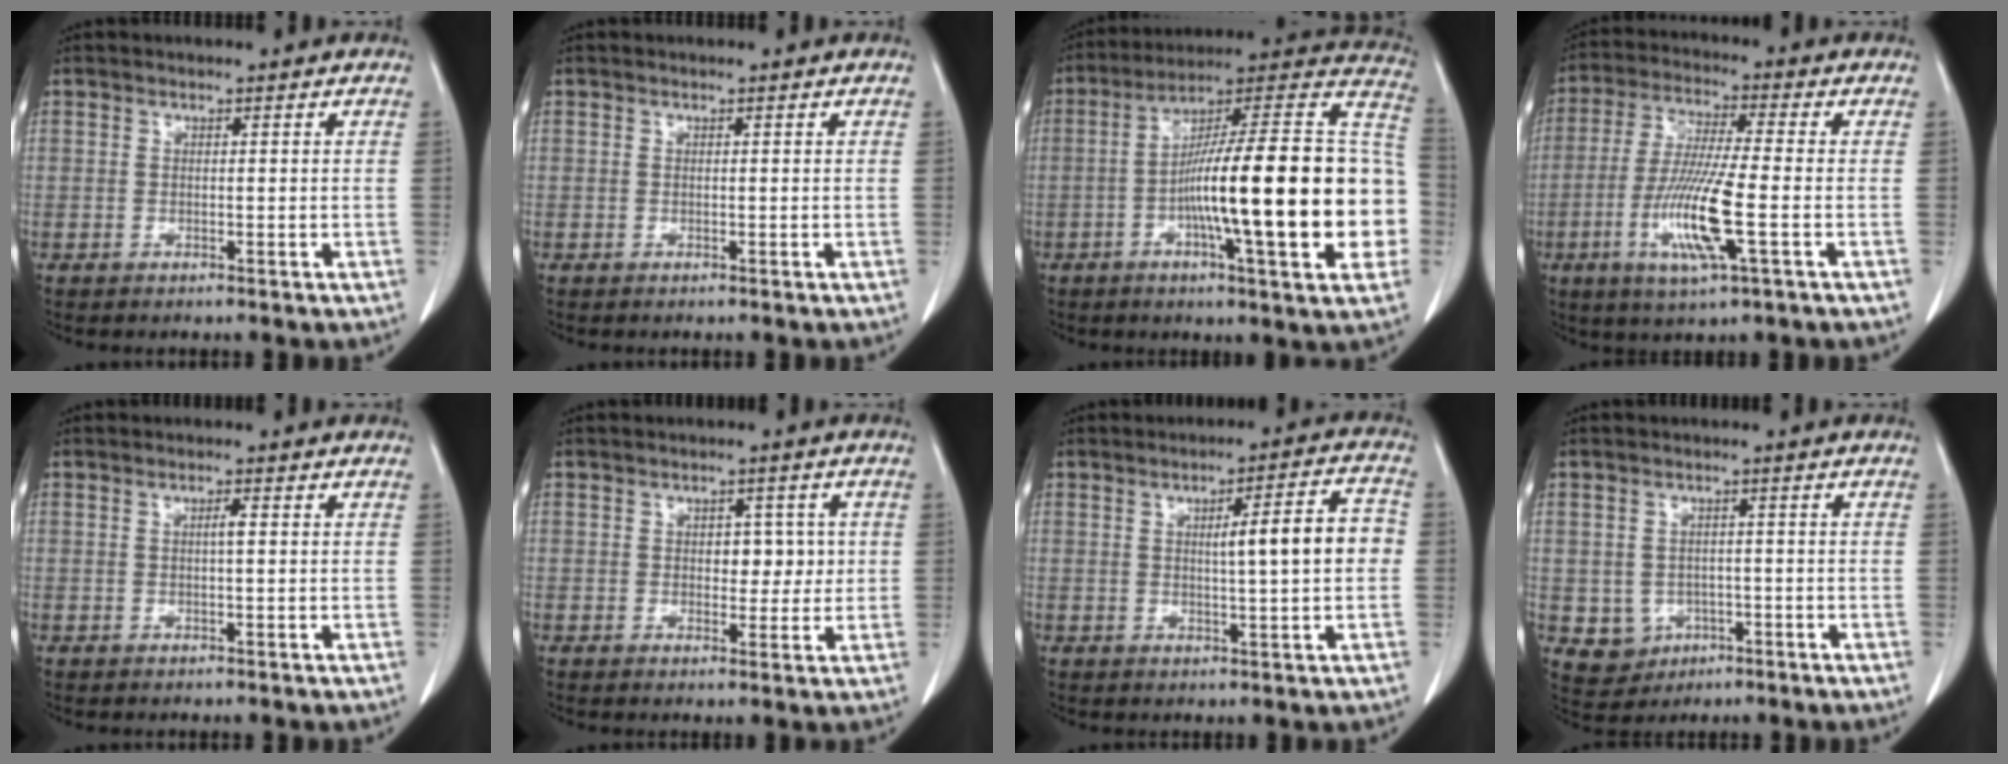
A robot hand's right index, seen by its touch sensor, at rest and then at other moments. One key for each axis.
{"total": 0.0}
{"total": 27.4, "fx": -4.2, "fy": 3.0, "fz": 26.9, "tx": -0.321, "ty": 0.021, "tz": -0.076}
{"total": 11.9, "fx": -3.5, "fy": 0.6, "fz": 11.3, "tx": -0.230, "ty": -0.017, "tz": -0.068}
{"total": 1.2, "fx": 0.1, "fy": 0.0, "fz": 1.2, "tx": -0.023, "ty": 0.003, "tz": 0.001}
{"total": 4.1, "fx": 0.4, "fy": 2.5, "fz": 3.1, "tx": -0.031, "ty": 0.007, "tz": 0.009}
{"total": 8.5, "fx": 0.4, "fy": 0.8, "fz": 8.5, "tx": -0.118, "ty": 0.019, "tz": 0.005}
{"total": 4.9, "fx": -1.3, "fy": 4.6, "fz": 1.1, "tx": -0.013, "ty": 0.006, "tz": -0.007}